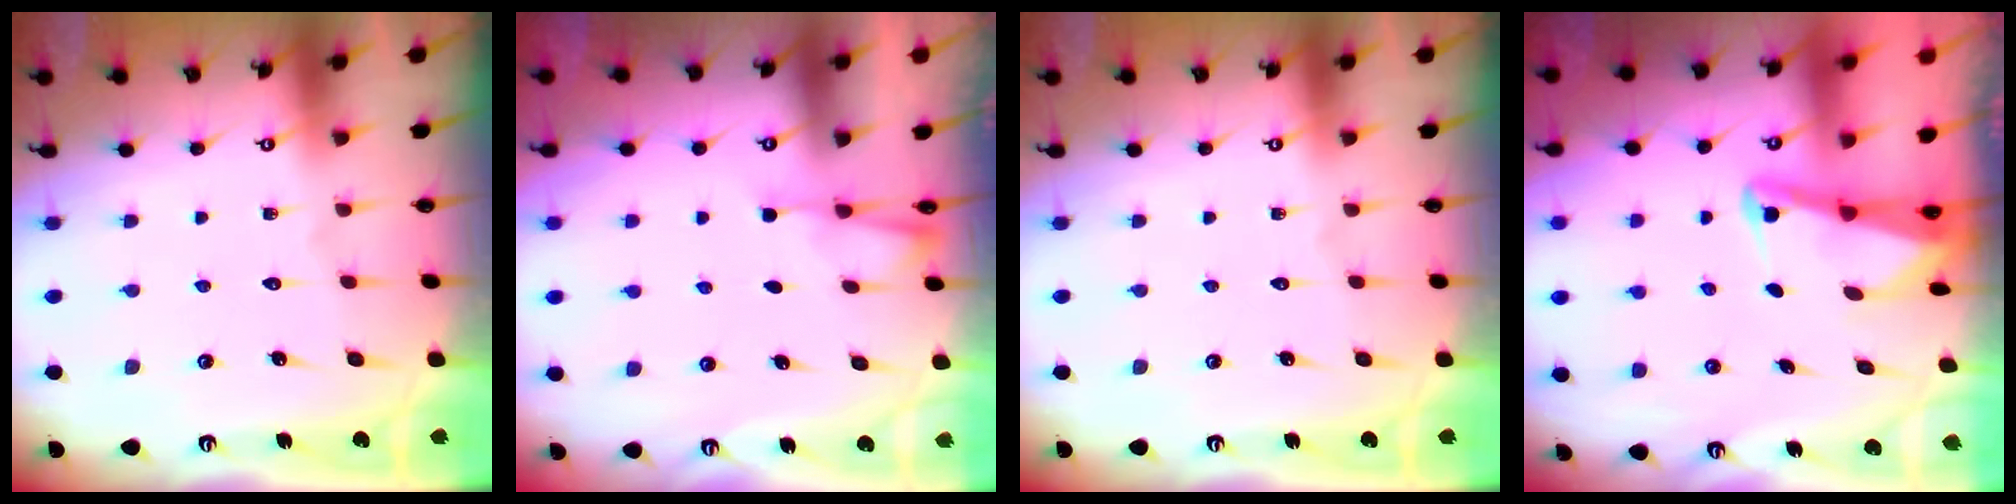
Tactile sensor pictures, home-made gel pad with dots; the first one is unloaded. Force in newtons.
{"total": 2.3, "press": 2.2, "slide": 0.4}
{"total": 0.0}
{"total": 2.7, "press": 2.6, "slide": 0.6}